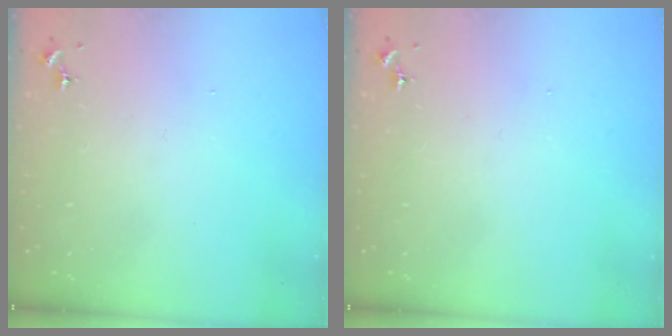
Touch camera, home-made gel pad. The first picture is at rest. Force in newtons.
{"total": 0.0}